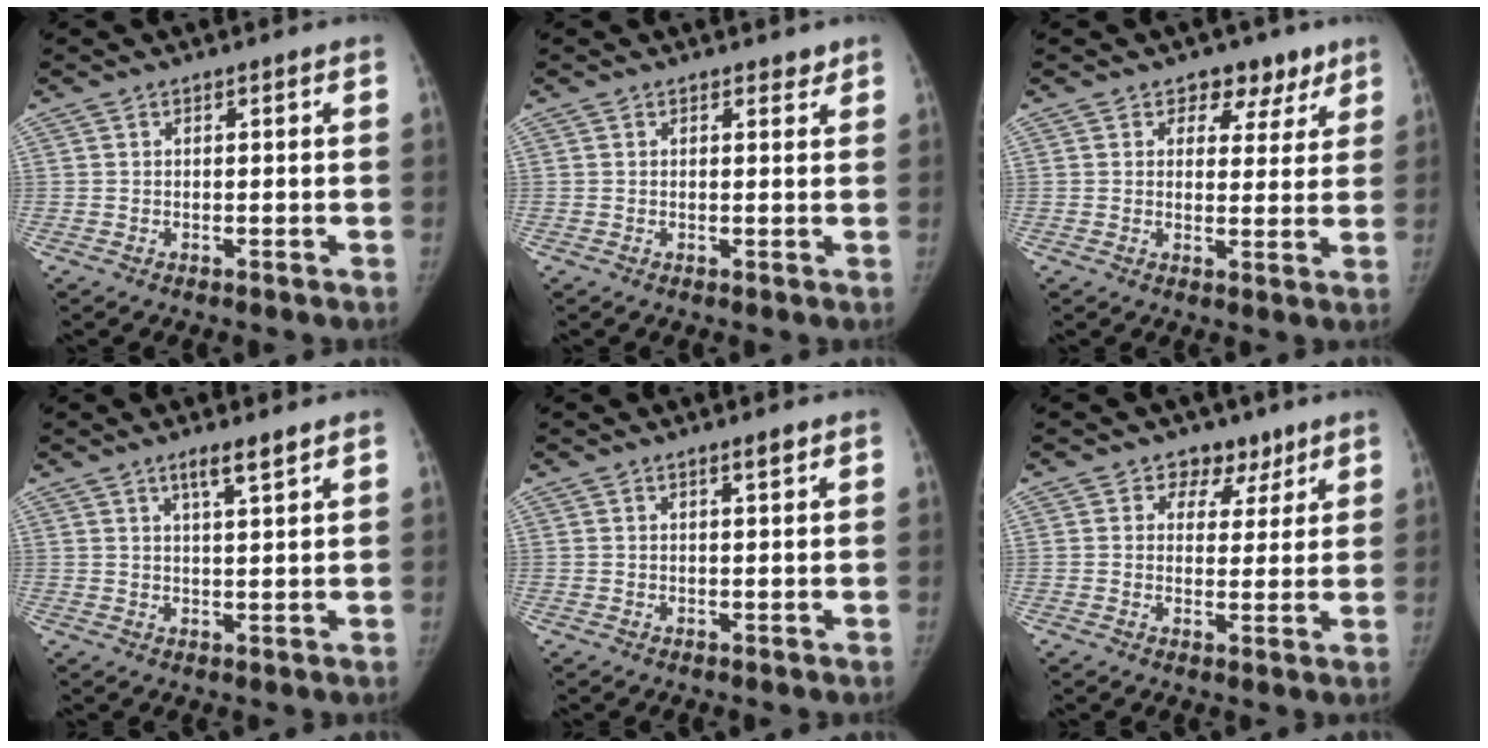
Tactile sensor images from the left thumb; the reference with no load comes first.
{"total": 1.2, "force": [1.0, 0.6, 0.3], "torque": [0.006, -0.007, 0.009]}
{"total": 6.3, "force": [4.1, 4.4, 1.8], "torque": [0.024, -0.013, 0.052]}
{"total": 4.0, "force": [2.8, 0.4, 2.9], "torque": [-0.047, -0.017, 0.050]}
{"total": 1.4, "force": [1.0, 0.2, 1.0], "torque": [-0.013, -0.005, 0.017]}
{"total": 5.4, "force": [3.5, 4.1, 0.8], "torque": [0.026, -0.013, 0.048]}